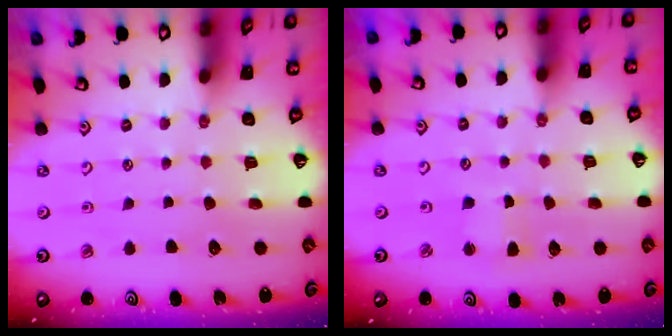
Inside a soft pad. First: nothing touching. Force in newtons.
{"total": 3.0, "press": 2.9, "slide": 0.6}